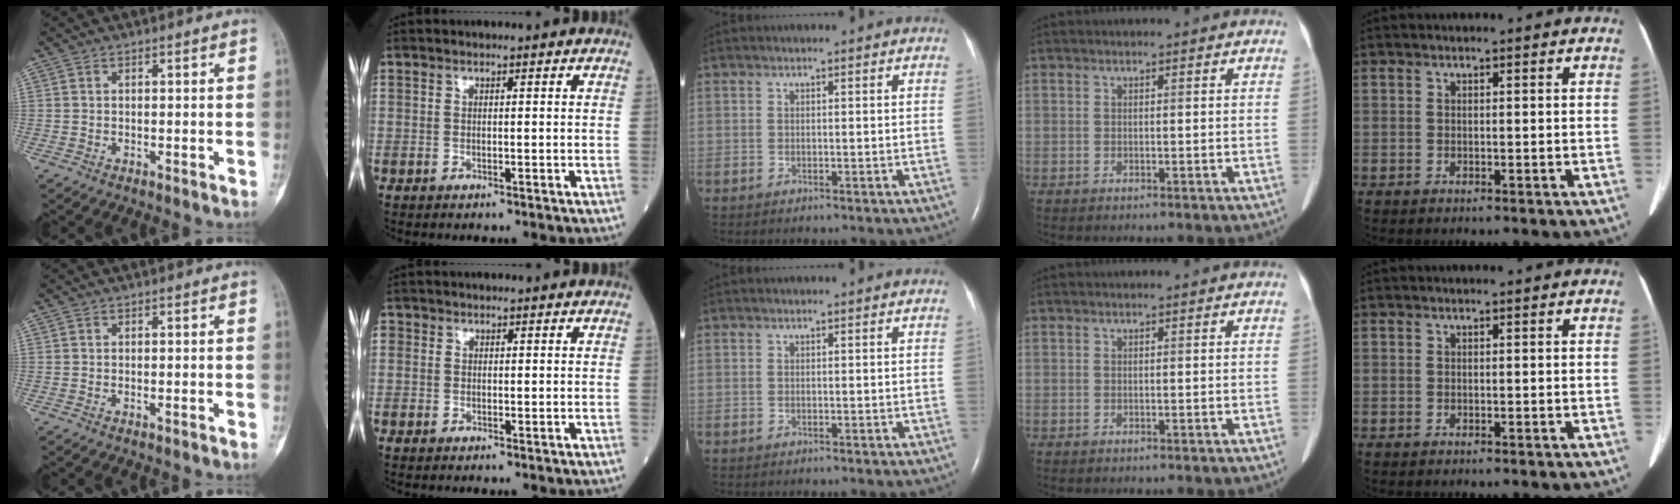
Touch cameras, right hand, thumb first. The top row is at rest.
{"index": {"total": 1.1, "force": [-0.1, 1.1, 0.3], "torque": [-0.003, 0.002, -0.006]}}